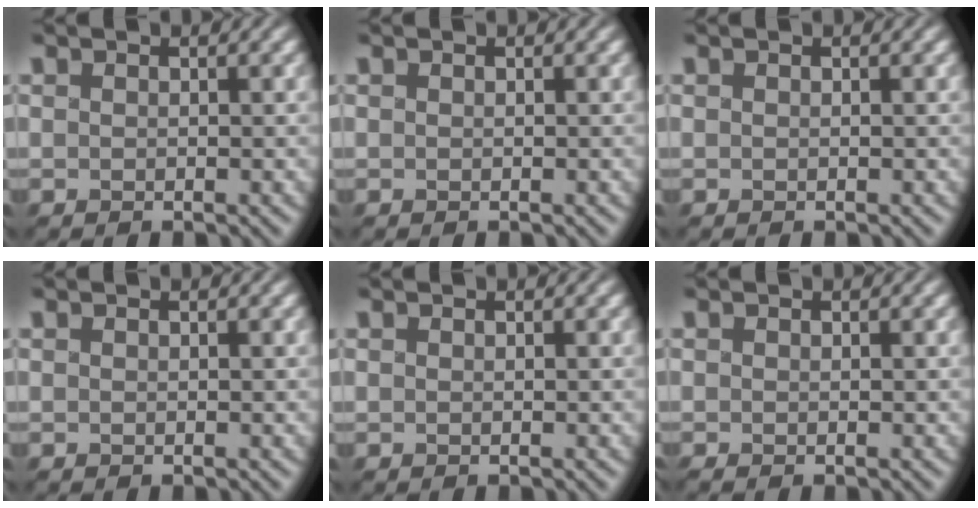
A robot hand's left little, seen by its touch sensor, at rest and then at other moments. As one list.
[{"total": 0.0}, {"total": 0.0}, {"total": 0.0}, {"total": 0.0}, {"total": 0.0}]